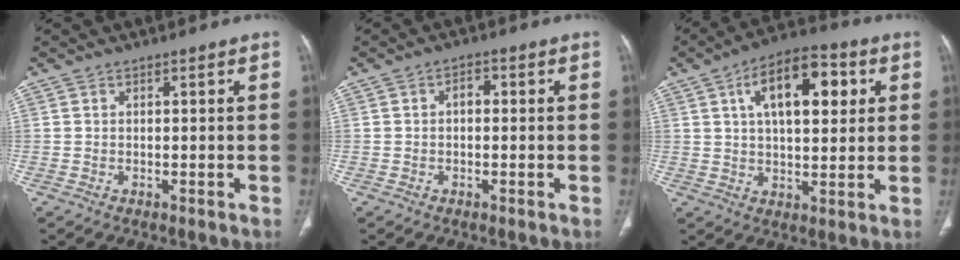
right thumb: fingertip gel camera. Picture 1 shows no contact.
{"total": 2.0, "force": [0.0, 1.3, 1.5], "torque": [-0.019, 0.008, -0.005]}
{"total": 14.9, "force": [4.8, 7.2, 12.2], "torque": [-0.167, 0.007, 0.072]}